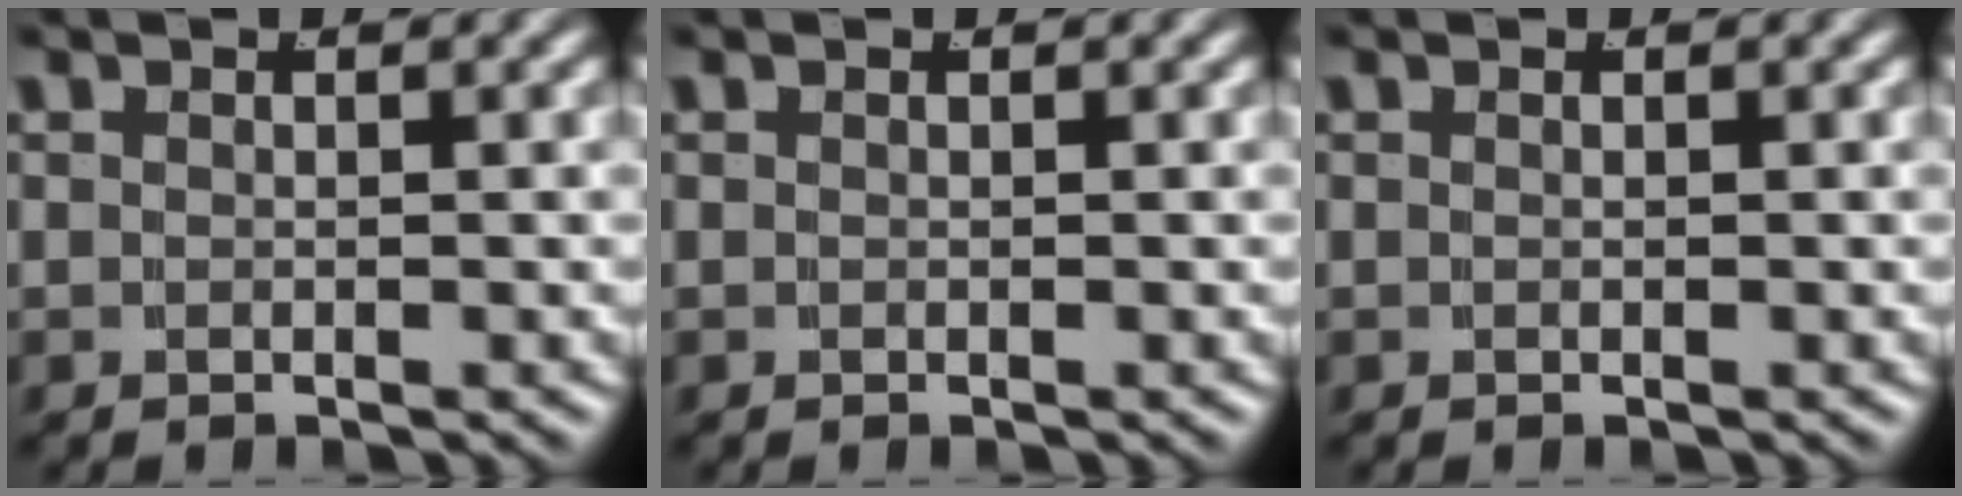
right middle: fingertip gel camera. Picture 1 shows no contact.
{"total": 0.0}
{"total": 0.0}